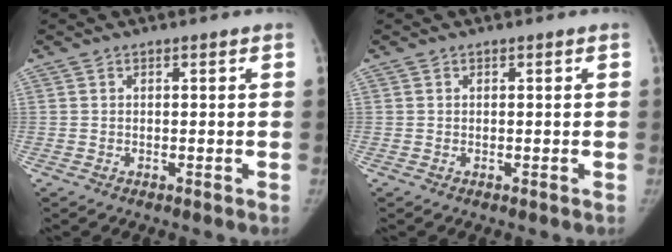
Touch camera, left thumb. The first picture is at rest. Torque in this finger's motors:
{"motor_torque": [-0.06, 0.07, 0.28, -0.12, 0.00]}